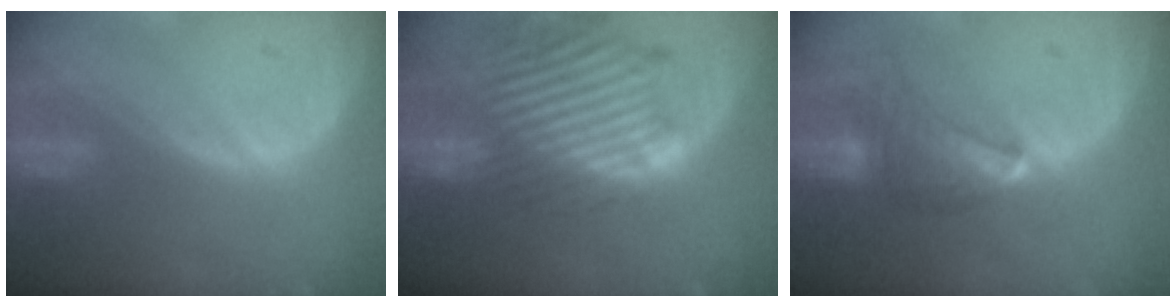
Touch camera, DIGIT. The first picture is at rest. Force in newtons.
{"total": 13.6, "press": 11.7, "slide": 6.8}
{"total": 7.0, "press": 6.8, "slide": 1.4}